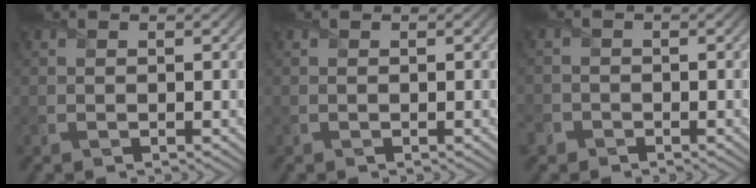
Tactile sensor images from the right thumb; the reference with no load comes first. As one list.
[{"total": 0.0}, {"total": 2.0, "force": [-1.4, 1.4, 0.3], "torque": [-0.005, -0.004, -0.036]}]